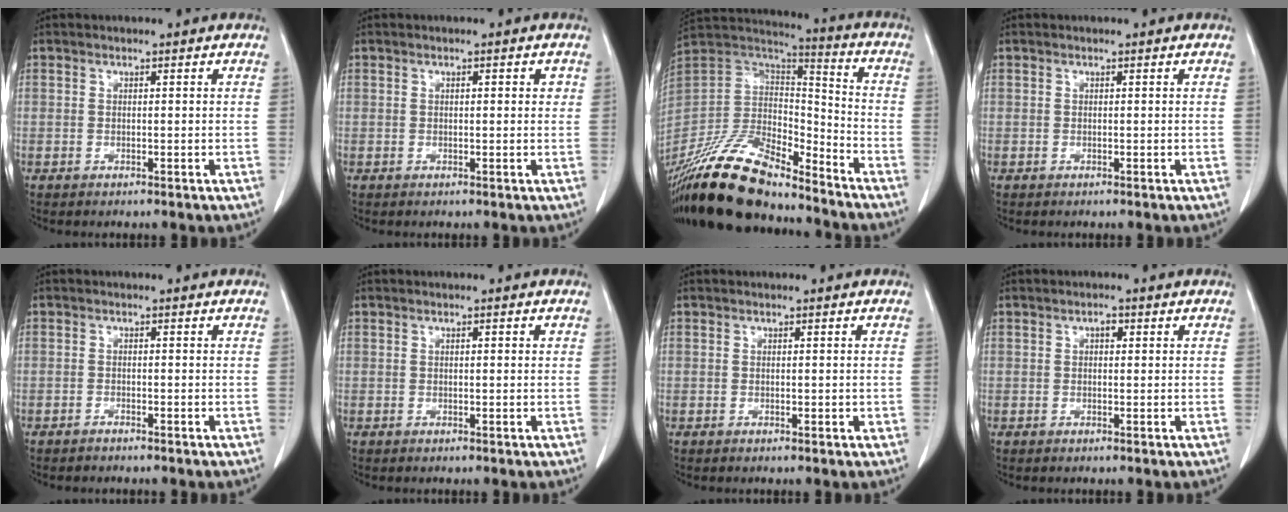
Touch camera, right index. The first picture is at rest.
{"total": 1.7, "force": [0.5, 0.6, 1.5], "torque": [-0.020, 0.003, 0.005]}
{"total": 22.8, "force": [-18.7, 6.9, 11.1], "torque": [-0.244, -0.009, -0.343]}
{"total": 0.0}
{"total": 0.7, "force": [-0.7, 0.1, 0.0], "torque": [-0.003, 0.000, -0.011]}
{"total": 0.7, "force": [0.2, 0.2, 0.7], "torque": [-0.014, 0.002, 0.003]}
{"total": 0.9, "force": [0.0, 0.6, 0.7], "torque": [-0.008, -0.001, 0.002]}
{"total": 1.1, "force": [0.4, 0.7, 0.9], "torque": [-0.010, 0.003, 0.003]}